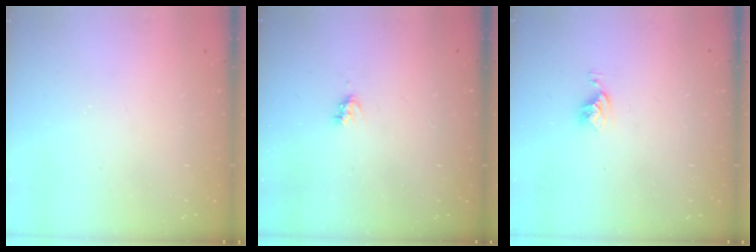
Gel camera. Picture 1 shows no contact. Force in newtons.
{"total": 2.6, "press": 2.6, "slide": 0.4}
{"total": 5.2, "press": 5.2, "slide": 0.6}